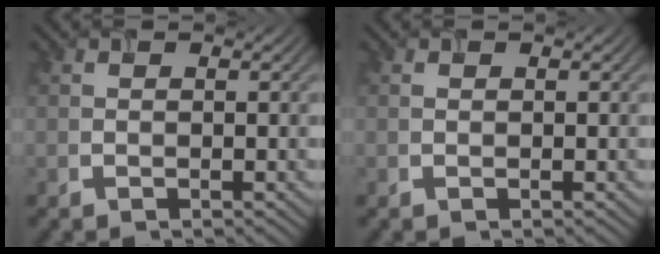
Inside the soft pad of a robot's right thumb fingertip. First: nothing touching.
{"total": 0.0}